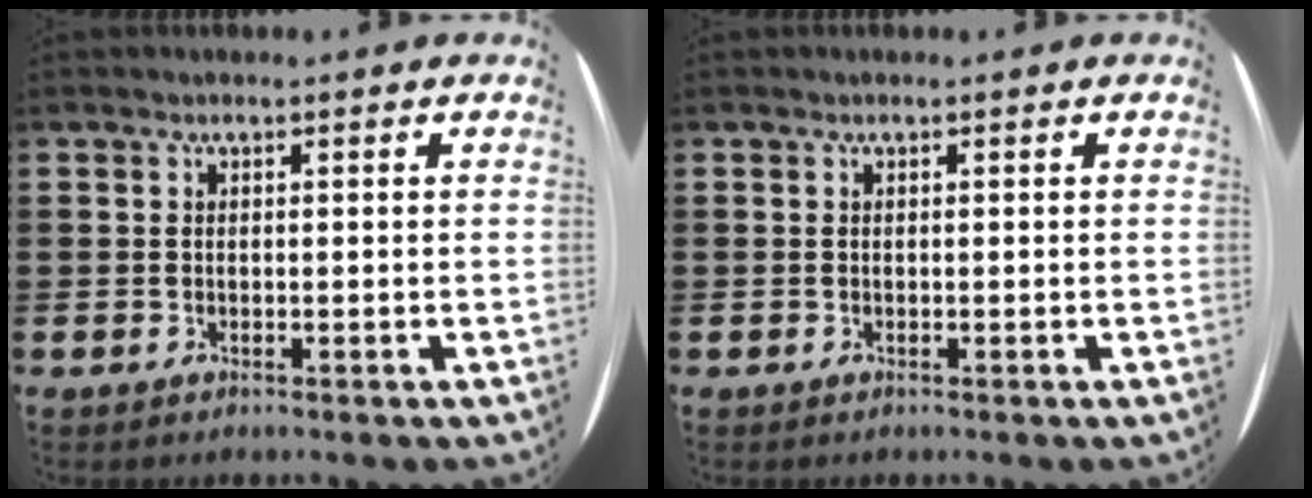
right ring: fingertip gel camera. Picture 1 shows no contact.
{"total": 0.0}